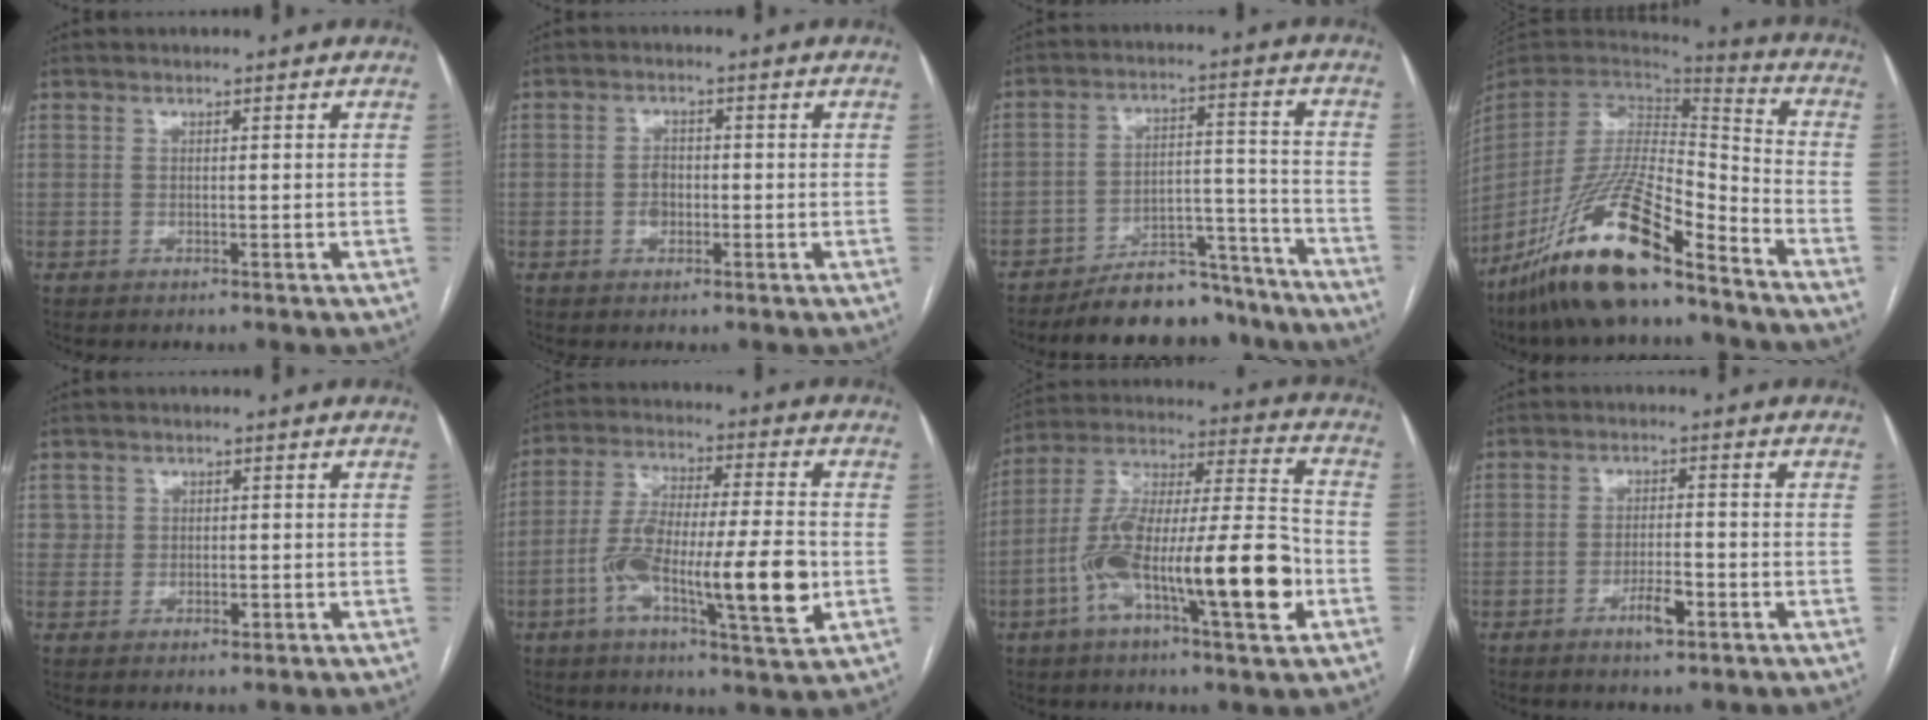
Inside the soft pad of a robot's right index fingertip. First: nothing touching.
{"total": 2.4, "force": [-0.6, 1.8, 1.5], "torque": [-0.023, 0.005, -0.008]}
{"total": 12.8, "force": [-11.9, 4.0, 2.4], "torque": [-0.010, 0.046, -0.177]}
{"total": 19.8, "force": [-13.7, 3.9, 13.8], "torque": [-0.289, -0.025, -0.253]}
{"total": 2.4, "force": [0.1, 2.2, 0.7], "torque": [-0.006, 0.004, 0.003]}
{"total": 16.4, "force": [-4.1, 3.0, 15.6], "torque": [-0.282, 0.001, -0.070]}
{"total": 21.1, "force": [-6.7, 3.7, 19.7], "torque": [-0.347, 0.007, -0.110]}
{"total": 4.1, "force": [-2.1, 1.1, 3.4], "torque": [-0.060, 0.001, -0.036]}